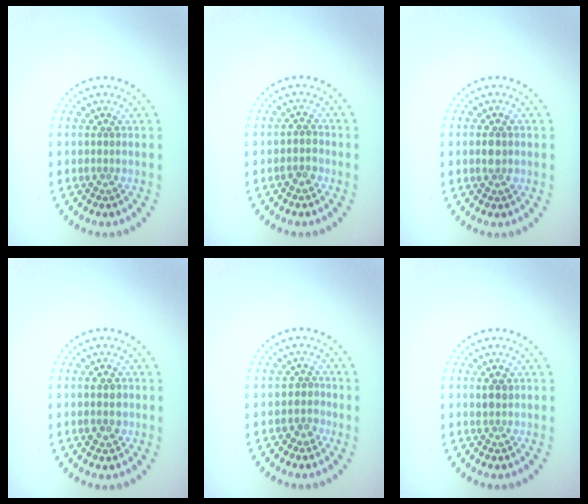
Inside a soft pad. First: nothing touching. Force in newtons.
{"total": 1.5, "press": 1.2, "slide": 0.9}
{"total": 2.0, "press": 2.0, "slide": 0.2}
{"total": 2.3, "press": 2.3, "slide": 0.2}
{"total": 1.6, "press": 1.2, "slide": 1.0}
{"total": 1.3, "press": 1.2, "slide": 0.4}